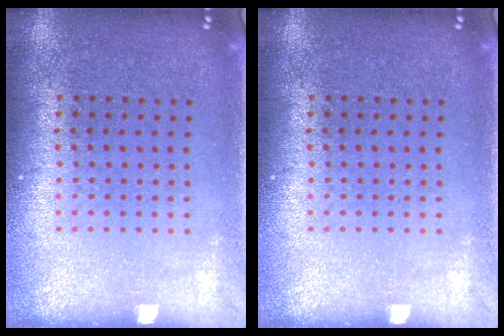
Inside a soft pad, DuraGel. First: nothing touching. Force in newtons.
{"total": 0.0}